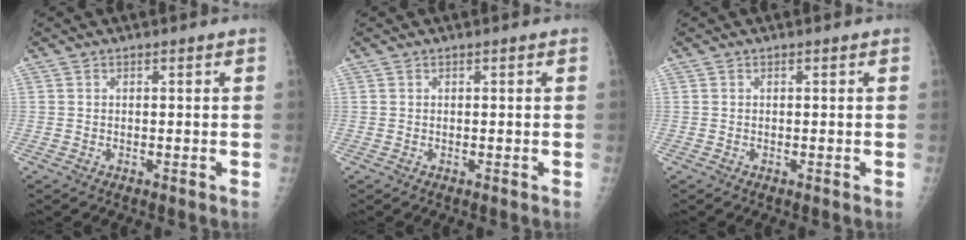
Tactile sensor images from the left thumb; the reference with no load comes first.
{"total": 0.0}
{"total": 0.0}